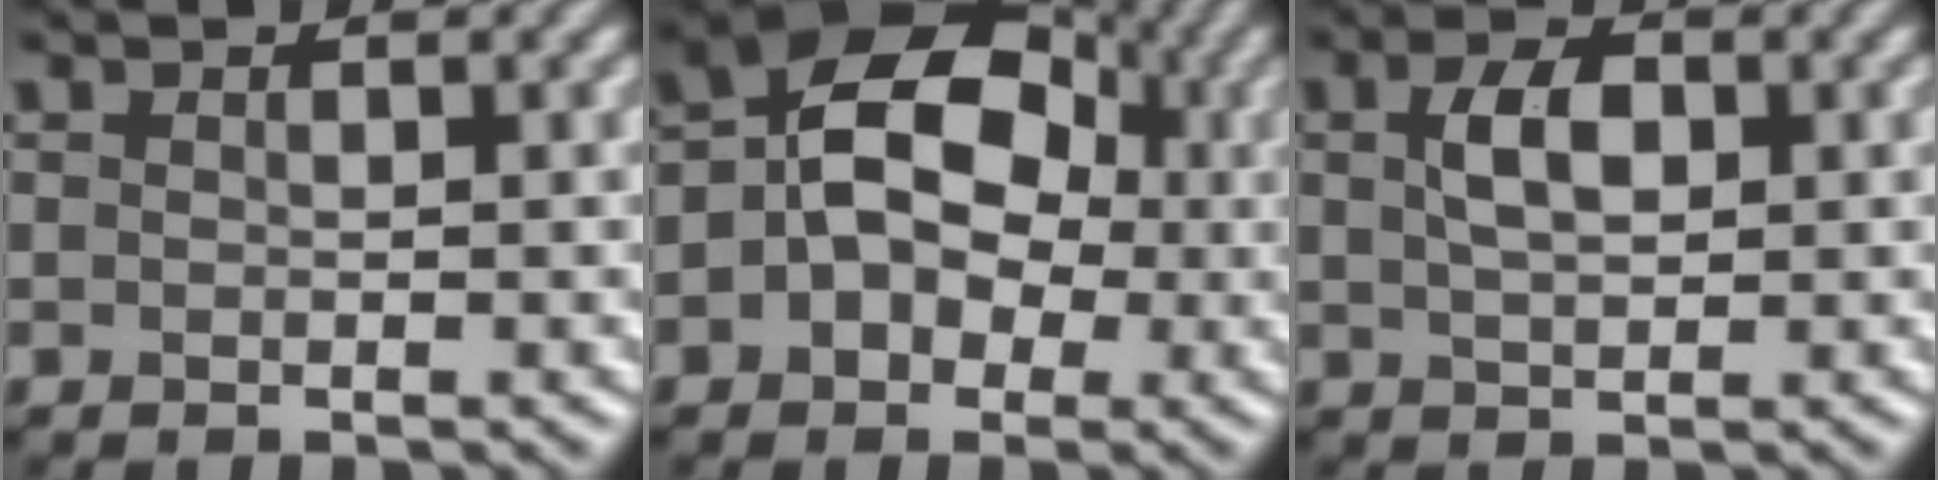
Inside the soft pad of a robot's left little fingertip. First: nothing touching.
{"total": 9.8, "force": [0.3, 7.4, 6.4], "torque": [-0.066, 0.037, -0.032]}
{"total": 3.6, "force": [0.8, 2.0, 2.8], "torque": [-0.058, 0.005, 0.014]}